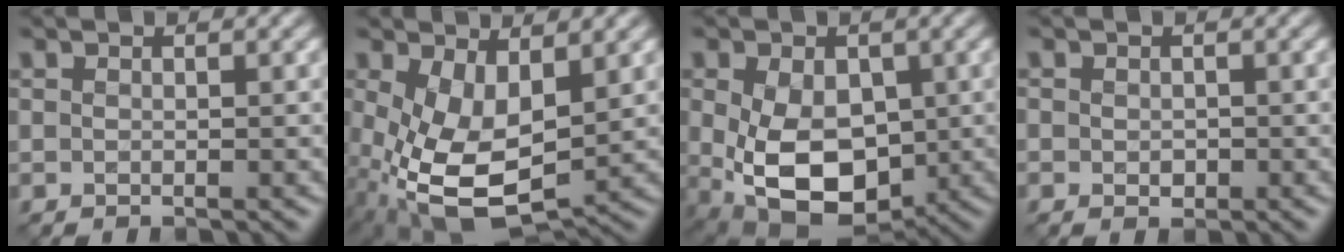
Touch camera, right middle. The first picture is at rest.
{"total": 8.8, "force": [-1.1, 4.9, 7.2], "torque": [-0.173, -0.031, -0.007]}
{"total": 9.1, "force": [-1.0, 6.0, 6.8], "torque": [-0.131, -0.024, -0.008]}
{"total": 1.1, "force": [-0.2, 0.9, 0.7], "torque": [-0.010, -0.004, -0.004]}